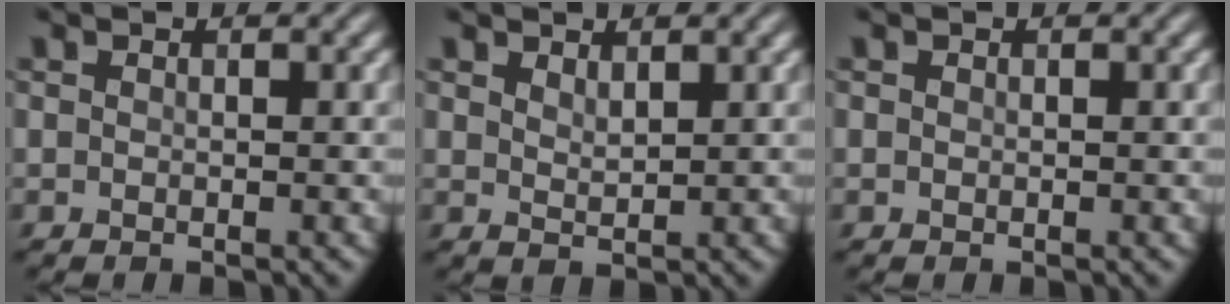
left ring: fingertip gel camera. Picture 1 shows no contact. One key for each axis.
{"total": 1.4, "fx": 1.1, "fy": 0.4, "fz": 0.7, "tx": -0.017, "ty": -0.003, "tz": 0.024}
{"total": 0.0}